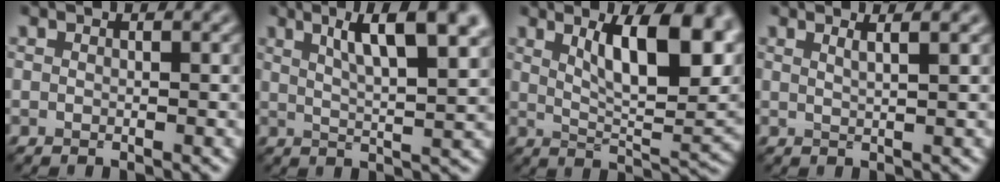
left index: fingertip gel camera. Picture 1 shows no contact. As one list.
[{"total": 8.5, "force": [4.0, 2.3, 7.1], "torque": [-0.093, 0.013, 0.063]}, {"total": 10.3, "force": [3.9, 3.2, 8.9], "torque": [-0.129, 0.000, 0.066]}, {"total": 2.0, "force": [1.2, 0.6, 1.6], "torque": [-0.015, 0.007, 0.004]}]